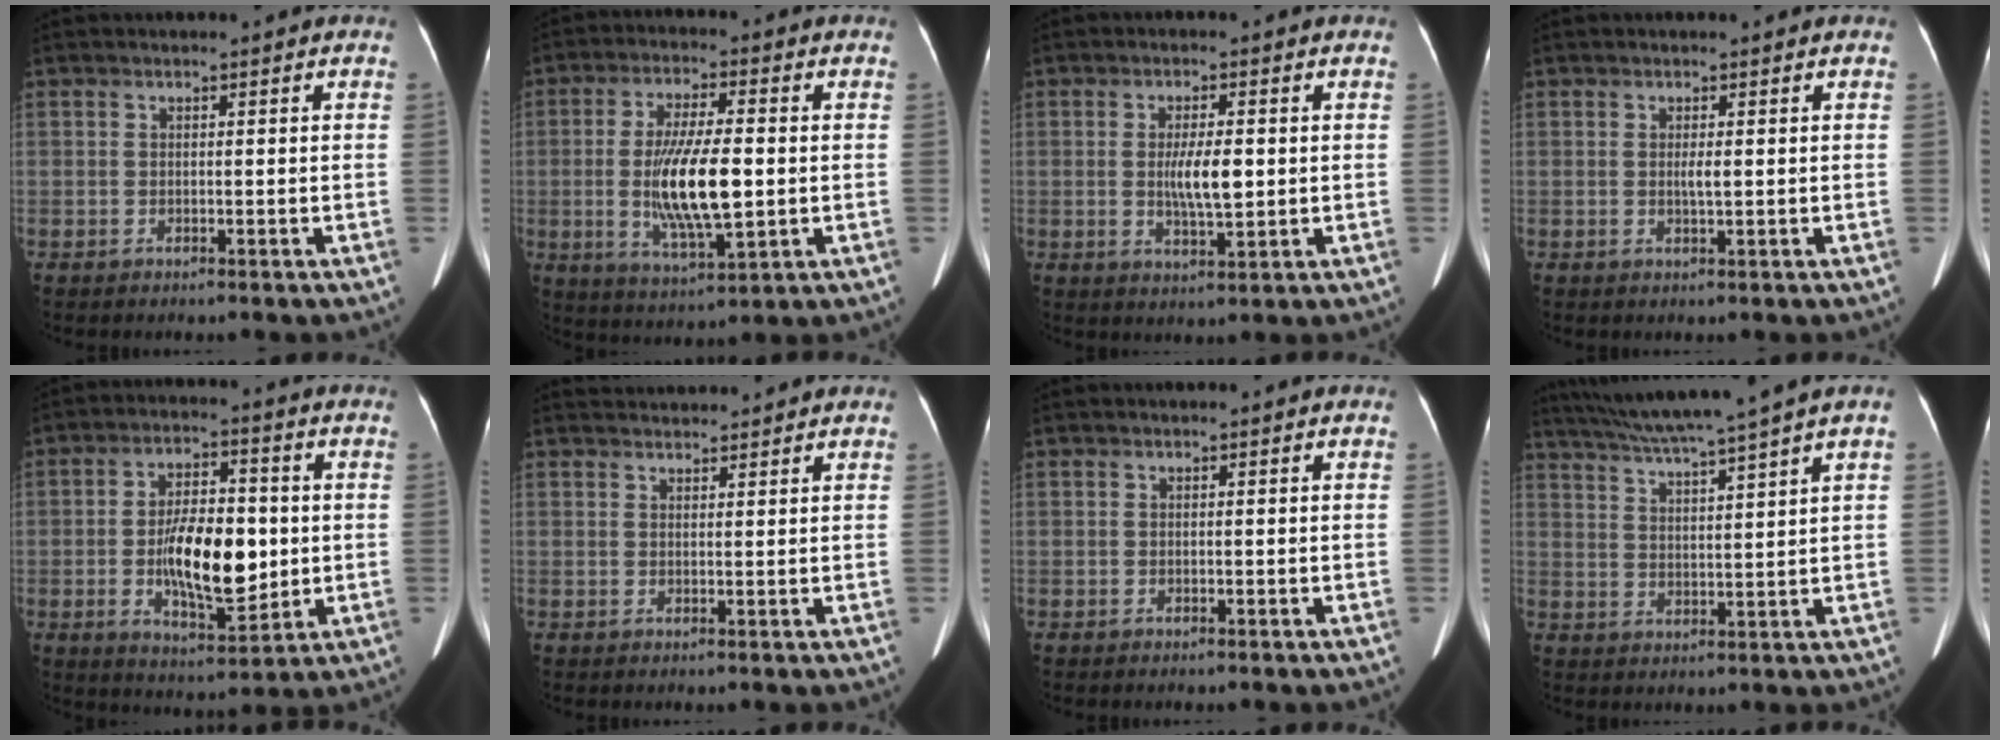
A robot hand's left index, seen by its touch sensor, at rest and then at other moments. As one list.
[{"total": 11.8, "force": [-0.9, 2.6, 11.5], "torque": [-0.224, -0.012, -0.012]}, {"total": 5.1, "force": [0.2, 1.1, 5.0], "torque": [-0.091, -0.006, 0.004]}, {"total": 1.2, "force": [0.2, 0.0, 1.1], "torque": [-0.026, -0.003, 0.003]}, {"total": 12.2, "force": [-0.9, 4.7, 11.2], "torque": [-0.201, -0.003, -0.010]}, {"total": 4.3, "force": [4.2, 0.3, 0.4], "torque": [-0.010, 0.029, 0.066]}, {"total": 0.0}, {"total": 11.3, "force": [9.4, -2.3, 5.8], "torque": [-0.102, 0.004, 0.152]}]